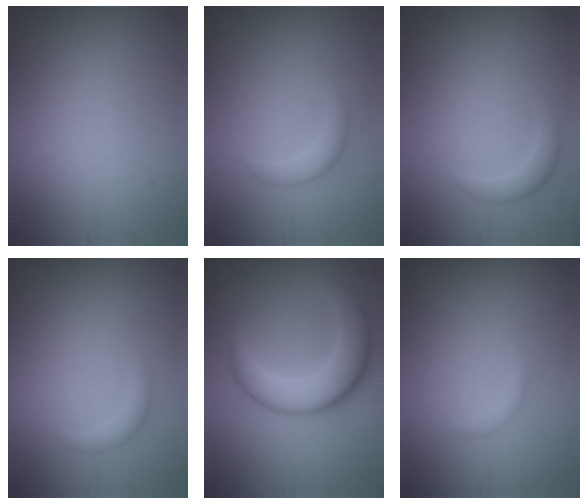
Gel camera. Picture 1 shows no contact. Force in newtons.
{"total": 1.7, "press": 1.7, "slide": 0.2}
{"total": 1.6, "press": 1.6, "slide": 0.1}
{"total": 1.1, "press": 1.1, "slide": 0.1}
{"total": 5.7, "press": 5.7, "slide": 0.2}
{"total": 0.8, "press": 0.8, "slide": 0.1}